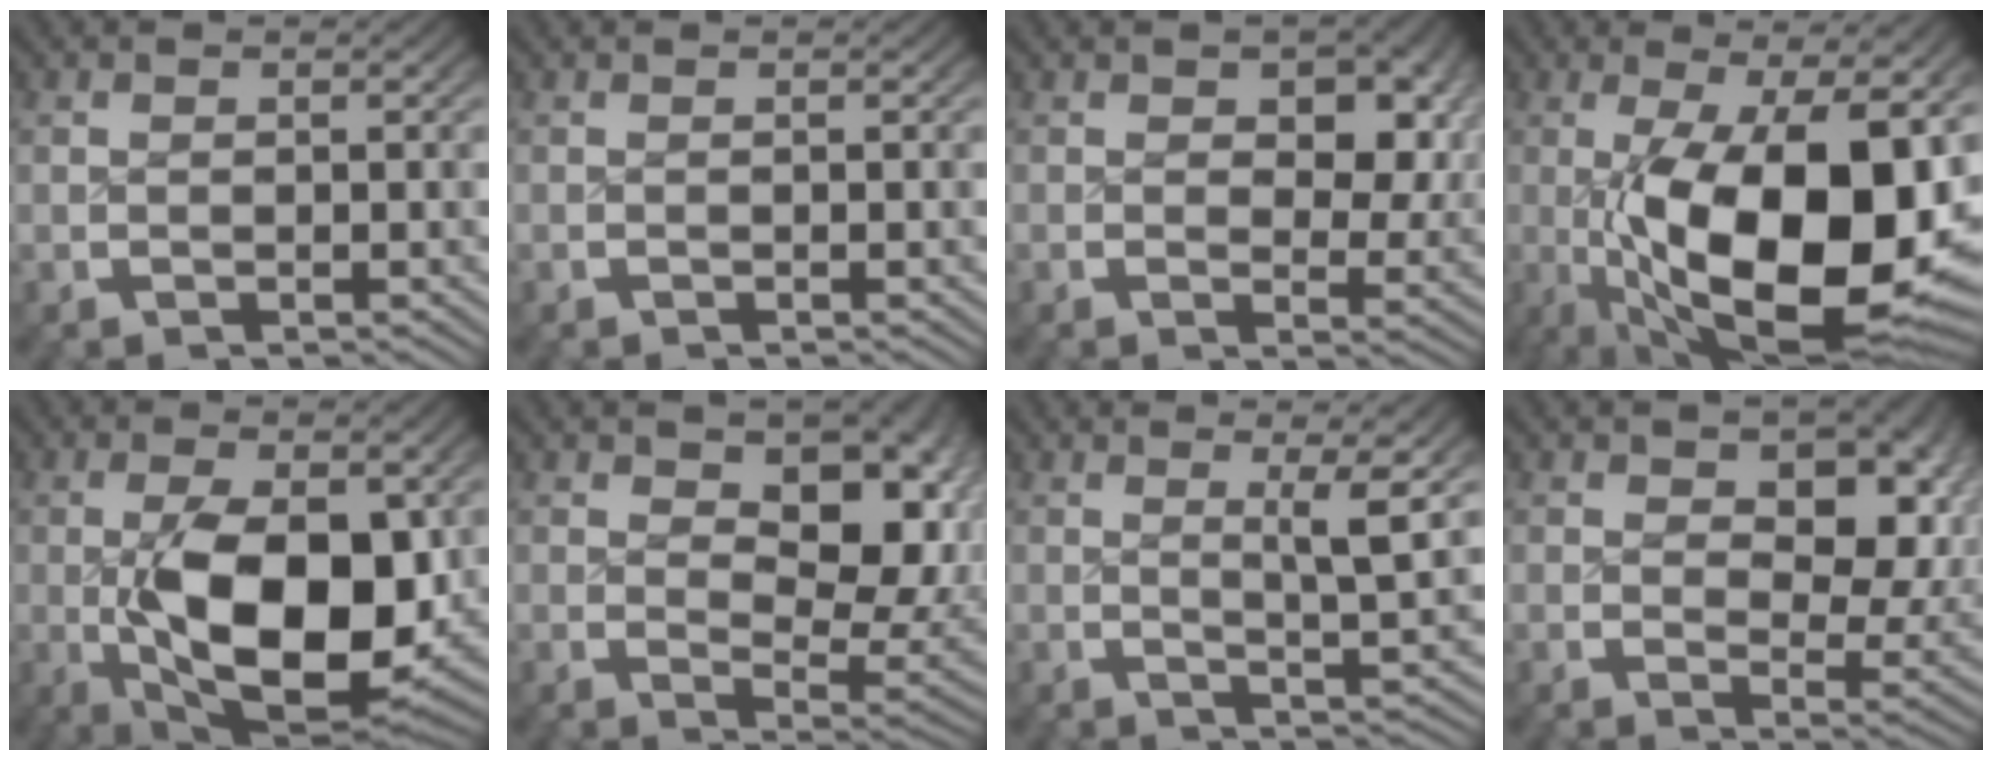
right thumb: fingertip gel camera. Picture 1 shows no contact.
{"total": 0.6, "force": [-0.1, -0.5, -0.3], "torque": [0.006, 0.000, -0.001]}
{"total": 4.7, "force": [1.2, 2.6, 3.7], "torque": [-0.049, -0.023, 0.025]}
{"total": 20.4, "force": [-3.2, 10.2, 17.4], "torque": [-0.304, -0.069, -0.007]}
{"total": 13.5, "force": [-1.7, 7.0, 11.4], "torque": [-0.225, -0.055, -0.008]}
{"total": 8.5, "force": [1.6, 4.9, 6.7], "torque": [-0.107, -0.040, 0.037]}
{"total": 3.0, "force": [1.3, -0.6, 2.7], "torque": [-0.044, -0.004, 0.022]}
{"total": 7.1, "force": [1.7, 4.3, 5.4], "torque": [-0.077, -0.030, 0.032]}